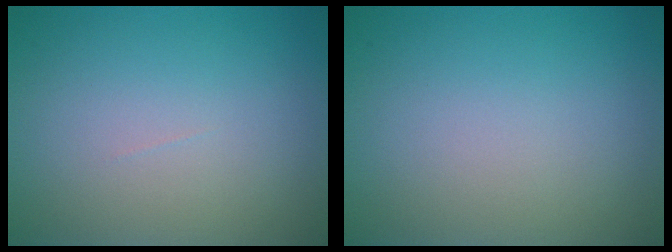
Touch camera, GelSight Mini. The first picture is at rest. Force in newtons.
{"total": 0.0}